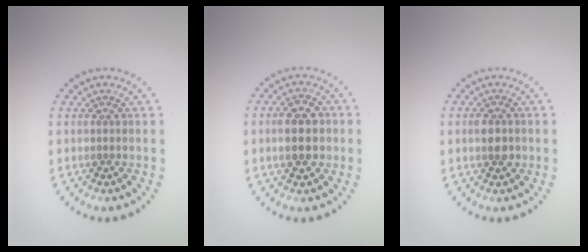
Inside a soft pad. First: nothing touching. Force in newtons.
{"total": 4.1, "press": 4.1, "slide": 0.2}
{"total": 1.7, "press": 1.7, "slide": 0.2}